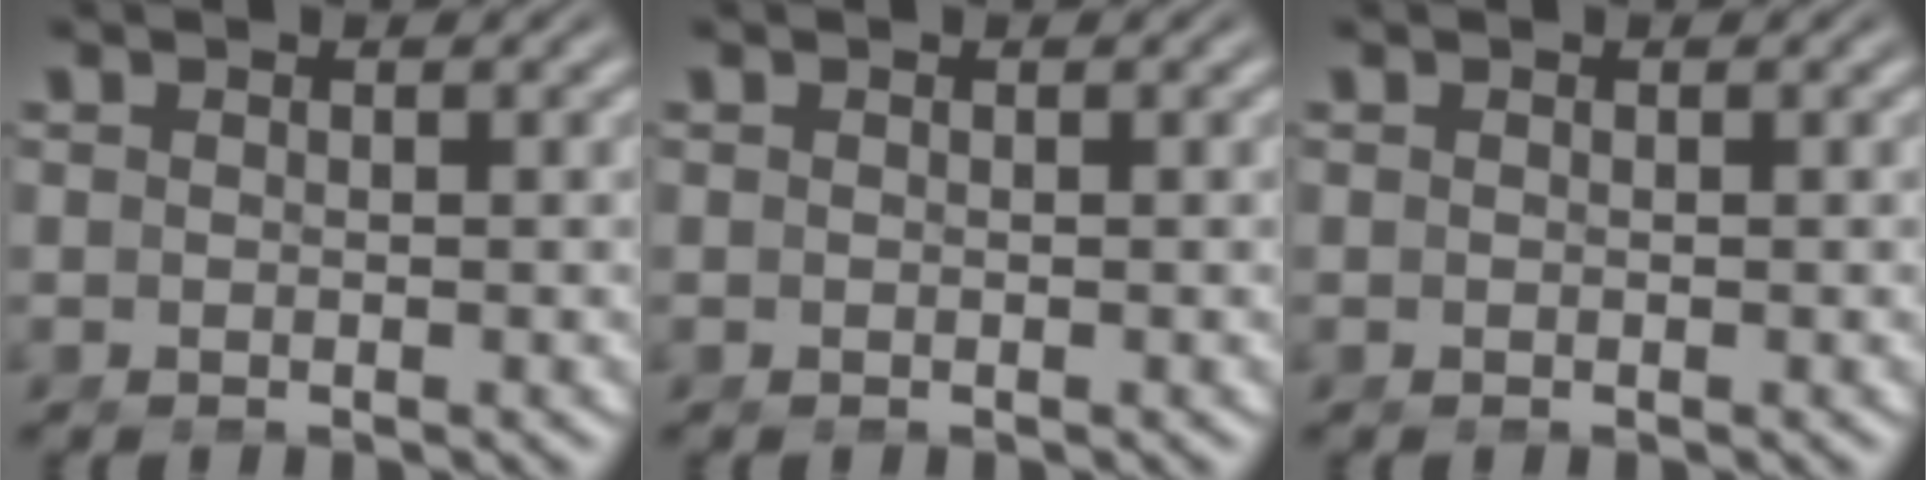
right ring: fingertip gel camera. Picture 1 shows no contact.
{"total": 0.0}
{"total": 0.0}